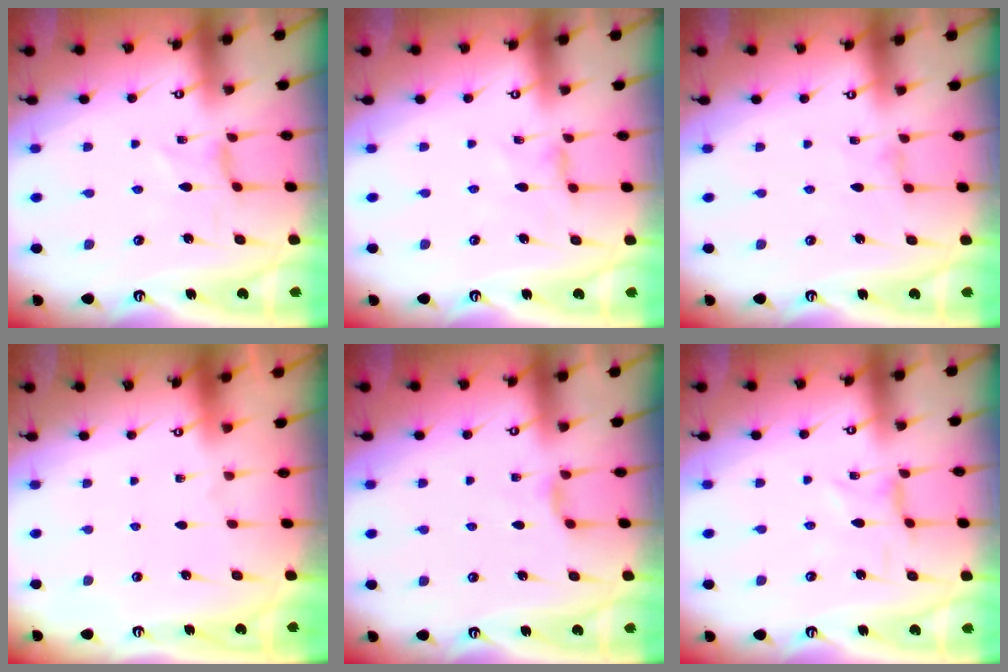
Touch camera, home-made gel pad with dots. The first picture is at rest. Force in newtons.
{"total": 1.5, "press": 1.4, "slide": 0.3}
{"total": 0.6, "press": 0.6, "slide": 0.2}
{"total": 0.0}
{"total": 1.9, "press": 1.9, "slide": 0.4}
{"total": 0.0}